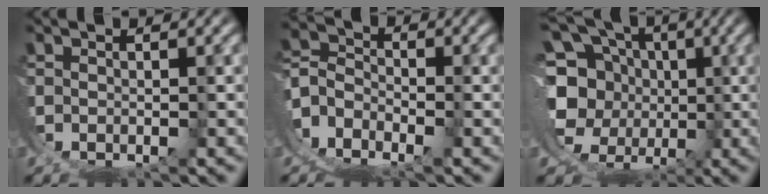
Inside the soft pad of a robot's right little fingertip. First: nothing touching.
{"total": 9.5, "force": [-3.0, 8.3, 3.6], "torque": [-0.093, -0.032, -0.061]}
{"total": 14.7, "force": [1.2, 11.6, 8.9], "torque": [-0.165, -0.027, 0.012]}